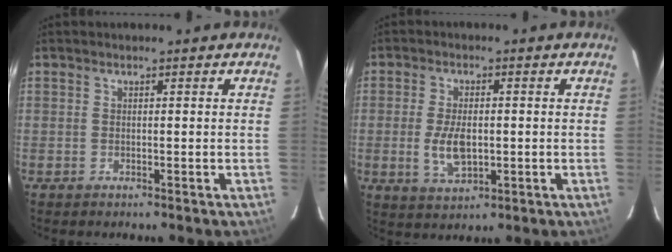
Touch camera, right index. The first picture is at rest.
{"total": 7.0, "force": [-0.9, 3.7, 5.9], "torque": [-0.118, -0.008, -0.012]}